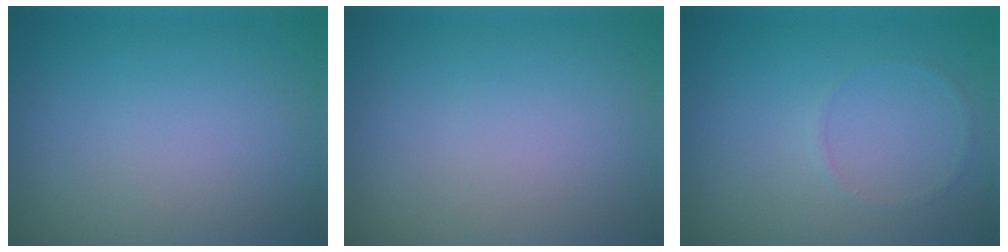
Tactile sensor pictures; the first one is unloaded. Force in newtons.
{"total": 0.0}
{"total": 0.5, "press": 0.5, "slide": 0.1}